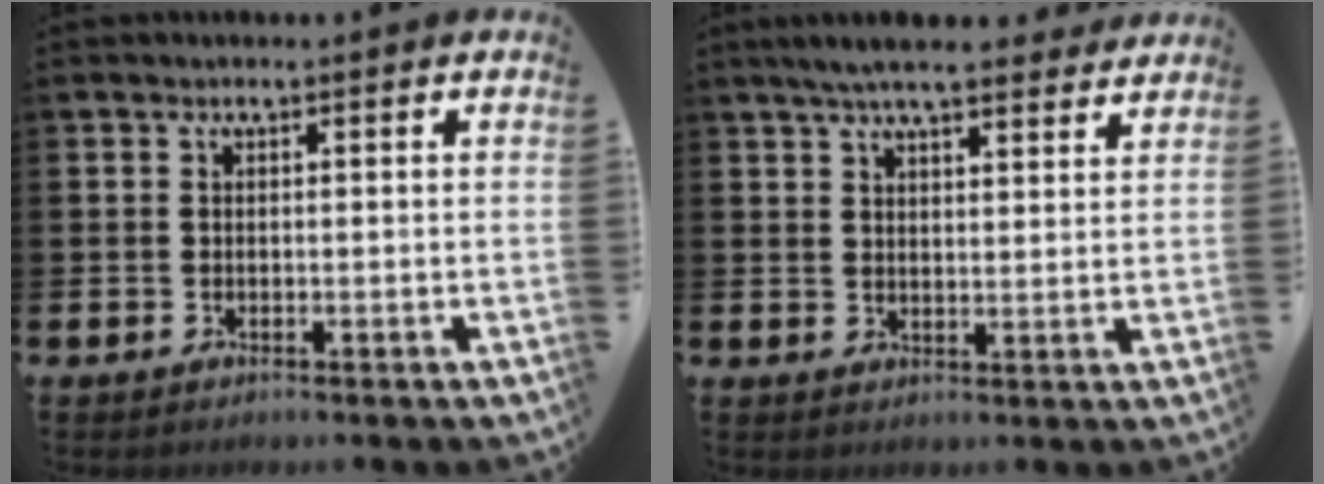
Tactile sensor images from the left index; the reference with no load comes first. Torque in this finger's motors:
{"motor_torque": [1.06, -1.08, 0.70, 0.21]}